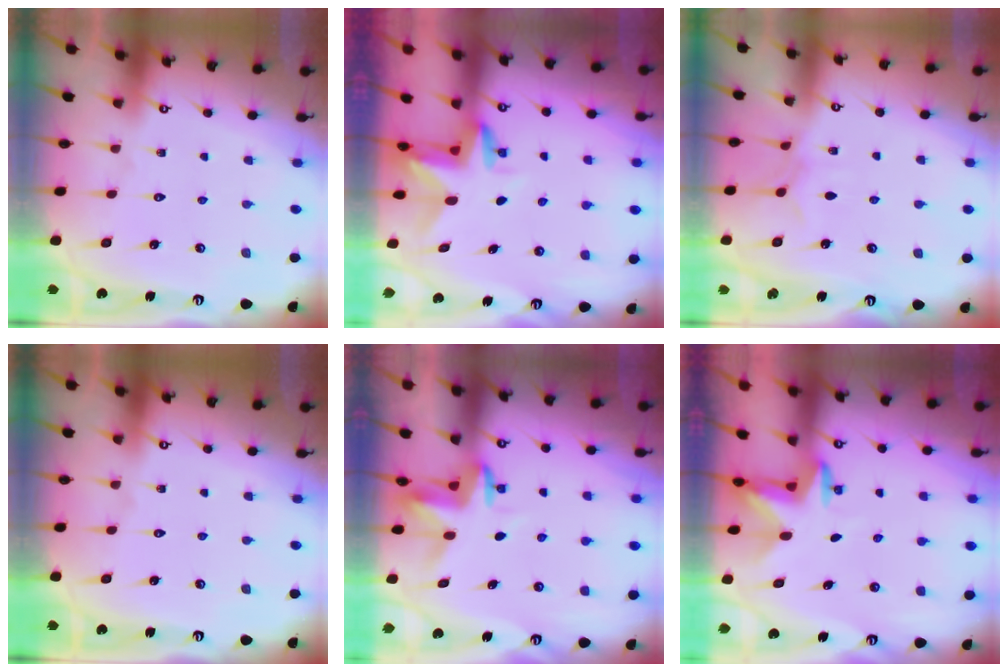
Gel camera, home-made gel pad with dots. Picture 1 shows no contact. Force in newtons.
{"total": 3.1, "press": 3.1, "slide": 0.2}
{"total": 3.9, "press": 3.9, "slide": 0.2}
{"total": 0.0}
{"total": 3.6, "press": 3.6, "slide": 0.2}
{"total": 3.0, "press": 2.9, "slide": 0.7}